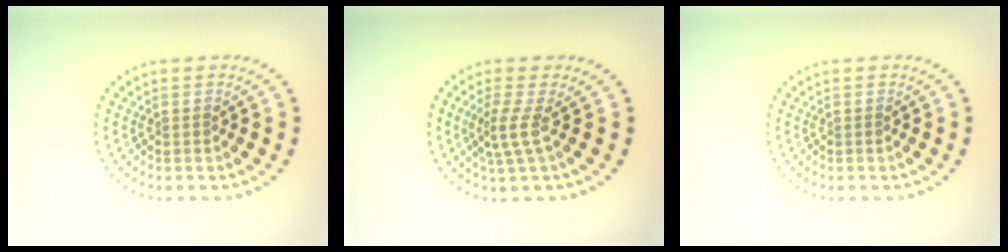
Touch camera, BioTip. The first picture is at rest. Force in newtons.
{"total": 2.3, "press": 1.5, "slide": 1.7}
{"total": 0.0}